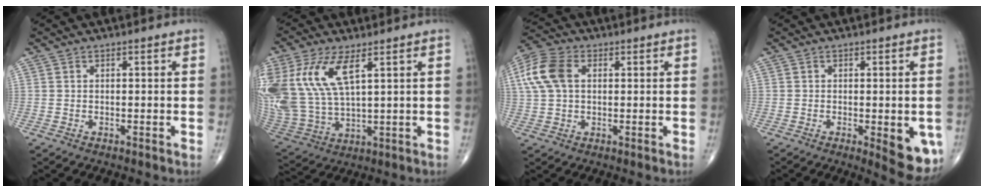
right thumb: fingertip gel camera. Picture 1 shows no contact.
{"total": 18.4, "force": [6.7, 8.5, 14.9], "torque": [-0.353, -0.017, 0.138]}
{"total": 9.9, "force": [2.2, 6.4, 7.2], "torque": [-0.164, 0.020, 0.039]}
{"total": 7.3, "force": [-2.0, 2.6, 6.5], "torque": [-0.059, -0.013, -0.022]}